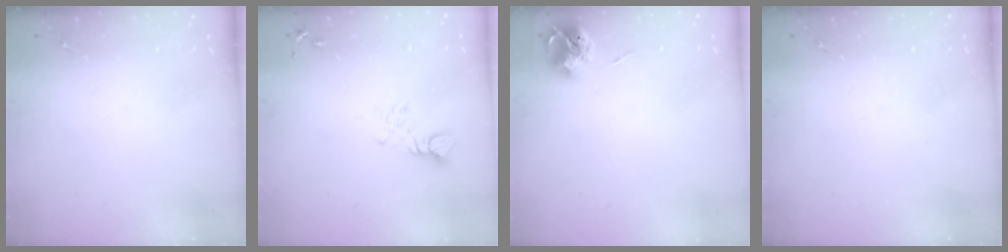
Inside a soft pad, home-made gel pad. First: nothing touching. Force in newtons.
{"total": 3.8, "press": 3.8, "slide": 0.3}
{"total": 7.3, "press": 7.3, "slide": 0.6}
{"total": 0.0}